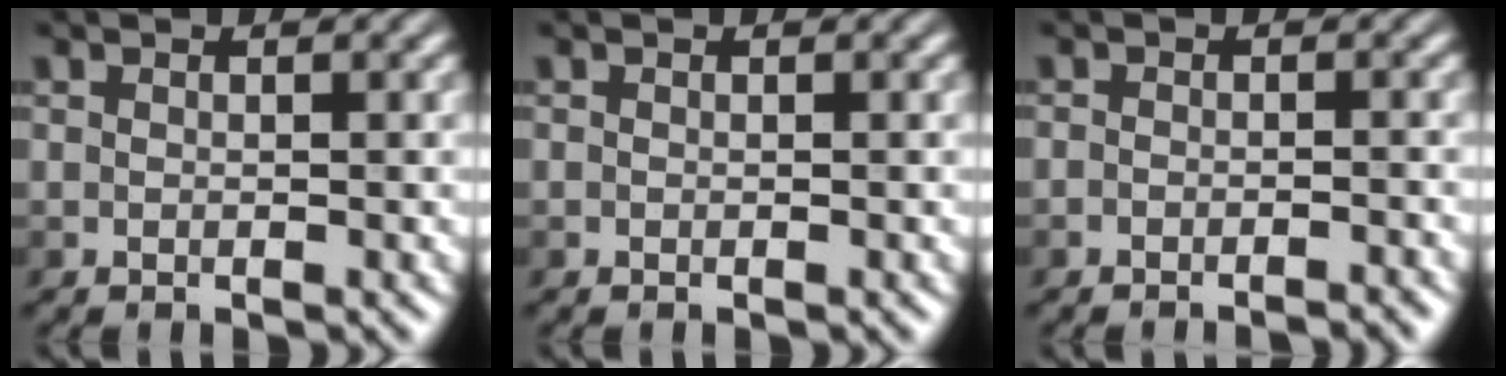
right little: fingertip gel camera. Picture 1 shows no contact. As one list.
[{"total": 0.0}, {"total": 2.0, "force": [-1.8, 0.2, 0.7], "torque": [-0.008, 0.007, -0.025]}]